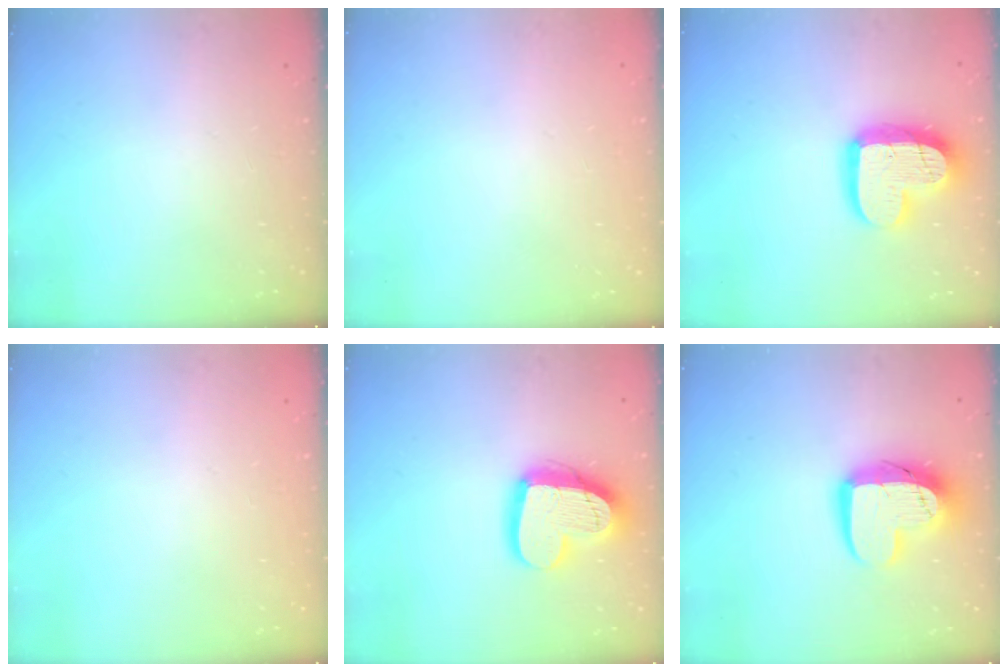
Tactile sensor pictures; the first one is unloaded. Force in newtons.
{"total": 0.0}
{"total": 17.4, "press": 17.4, "slide": 1.7}
{"total": 0.0}
{"total": 17.0, "press": 17.0, "slide": 1.5}
{"total": 14.3, "press": 14.3, "slide": 1.2}